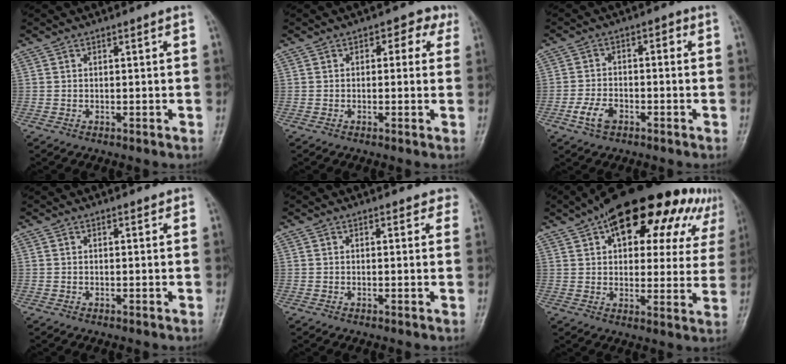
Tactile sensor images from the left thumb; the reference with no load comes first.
{"total": 3.8, "force": [1.3, 2.7, 2.3], "torque": [0.009, 0.005, 0.002]}
{"total": 5.7, "force": [-2.5, 3.6, 3.7], "torque": [-0.060, 0.022, -0.049]}
{"total": 0.8, "force": [0.7, 0.4, 0.3], "torque": [-0.004, -0.004, 0.006]}
{"total": 3.2, "force": [2.8, 1.4, 0.7], "torque": [0.023, -0.007, 0.016]}
{"total": 25.0, "force": [13.5, 12.1, 17.3], "torque": [-0.199, 0.011, 0.181]}